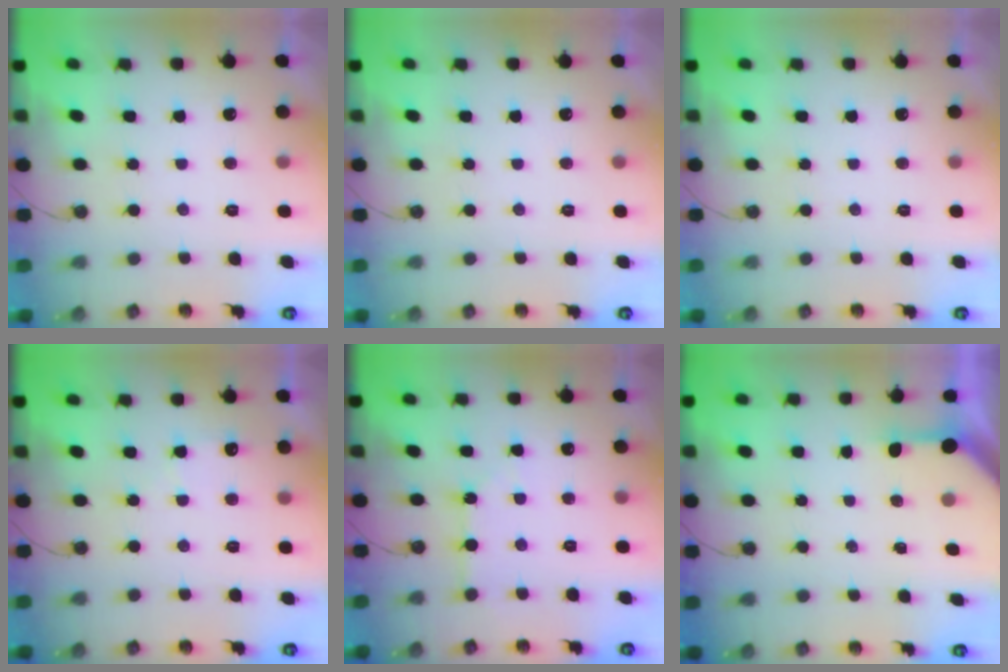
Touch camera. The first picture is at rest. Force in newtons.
{"total": 0.0}
{"total": 0.0}
{"total": 4.6, "press": 4.5, "slide": 0.5}
{"total": 2.3, "press": 2.2, "slide": 0.4}
{"total": 3.0, "press": 3.0, "slide": 0.3}